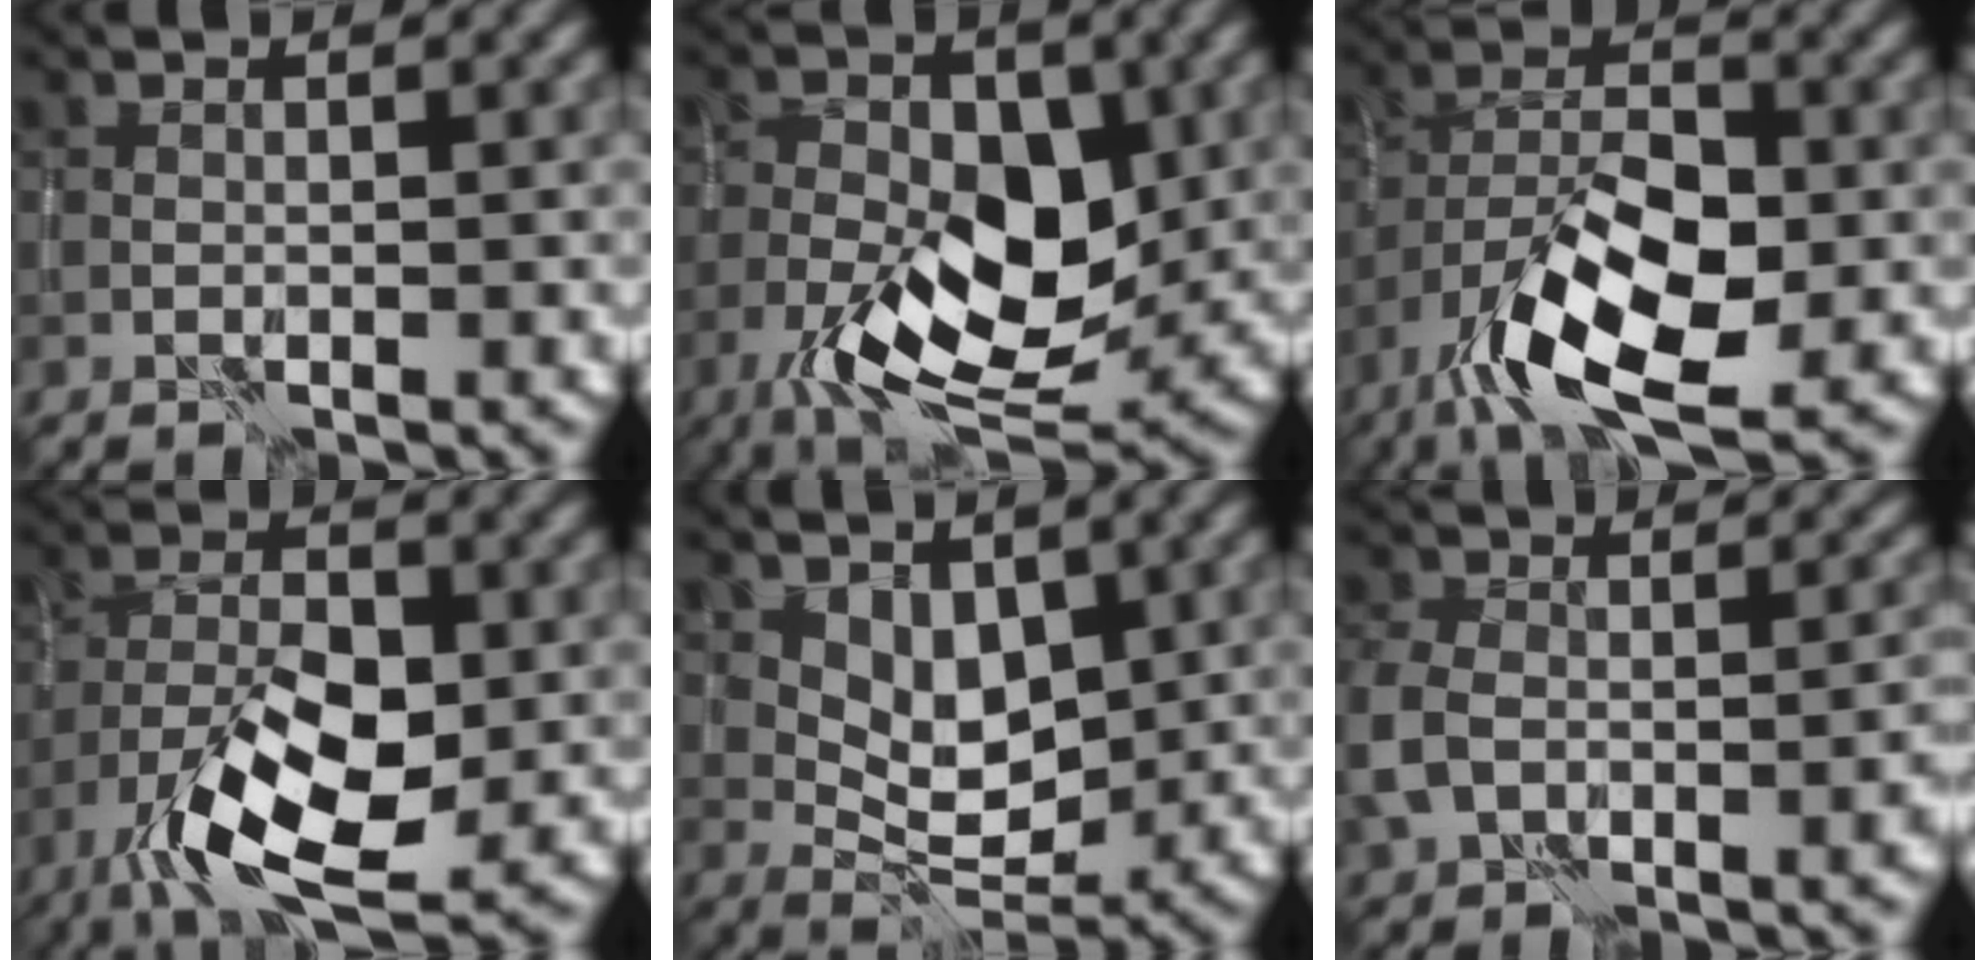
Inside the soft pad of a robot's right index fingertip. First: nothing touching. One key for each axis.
{"total": 10.1, "fx": -2.5, "fy": 5.0, "fz": 8.4, "tx": -0.145, "ty": 0.003, "tz": -0.050}
{"total": 10.4, "fx": -5.0, "fy": 4.2, "fz": 8.0, "tx": -0.149, "ty": 0.003, "tz": -0.093}
{"total": 9.4, "fx": -4.0, "fy": 3.9, "fz": 7.5, "tx": -0.144, "ty": 0.001, "tz": -0.074}
{"total": 3.7, "fx": 1.9, "fy": 2.0, "fz": 2.4, "tx": -0.037, "ty": -0.010, "tz": 0.031}
{"total": 6.9, "fx": -2.5, "fy": 4.0, "fz": 4.9, "tx": -0.099, "ty": -0.003, "tz": -0.055}